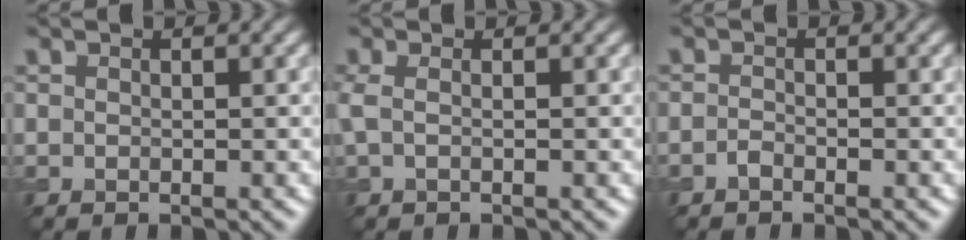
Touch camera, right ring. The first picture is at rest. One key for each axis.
{"total": 1.2, "fx": 0.1, "fy": 0.4, "fz": 1.1, "tx": -0.028, "ty": 0.002, "tz": -0.002}
{"total": 0.7, "fx": -0.5, "fy": 0.2, "fz": 0.4, "tx": -0.009, "ty": 0.001, "tz": -0.012}